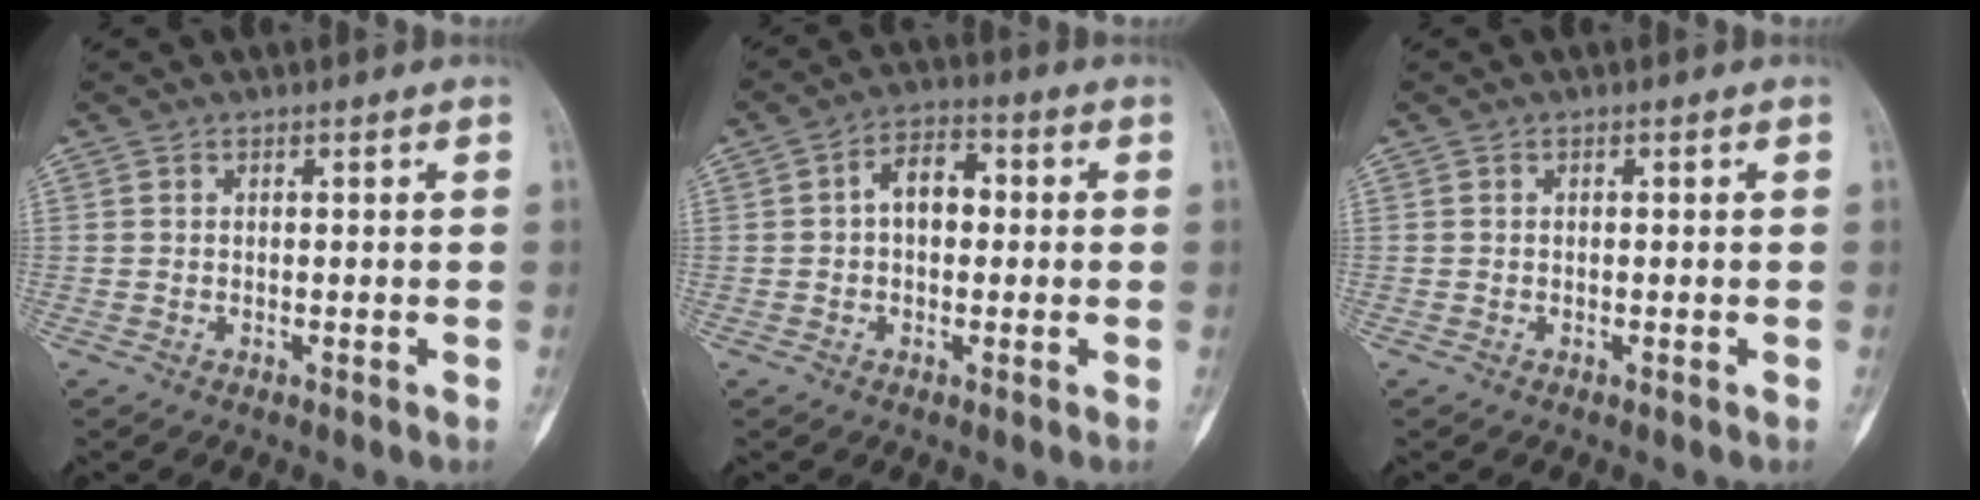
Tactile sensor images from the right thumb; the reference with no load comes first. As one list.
[{"total": 6.4, "force": [0.3, 4.2, 4.9], "torque": [-0.062, 0.023, -0.004]}, {"total": 0.0}]